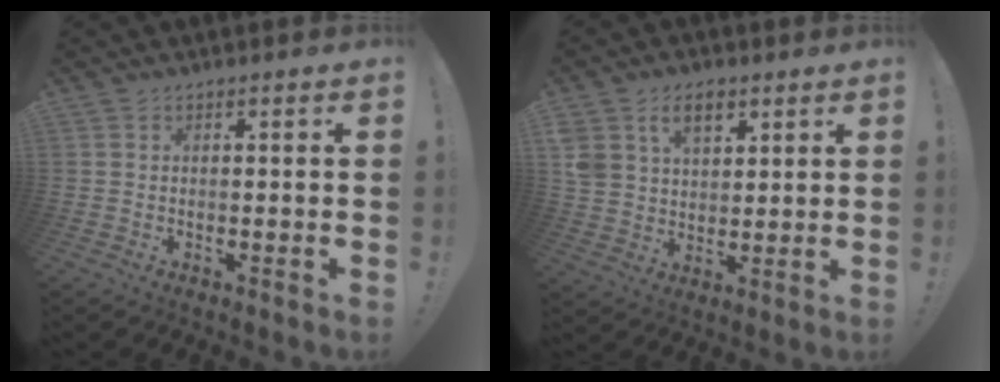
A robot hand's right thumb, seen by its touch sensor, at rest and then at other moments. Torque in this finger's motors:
{"motor_torque": [0.03, 0.24, 0.97, 0.16, 0.03]}